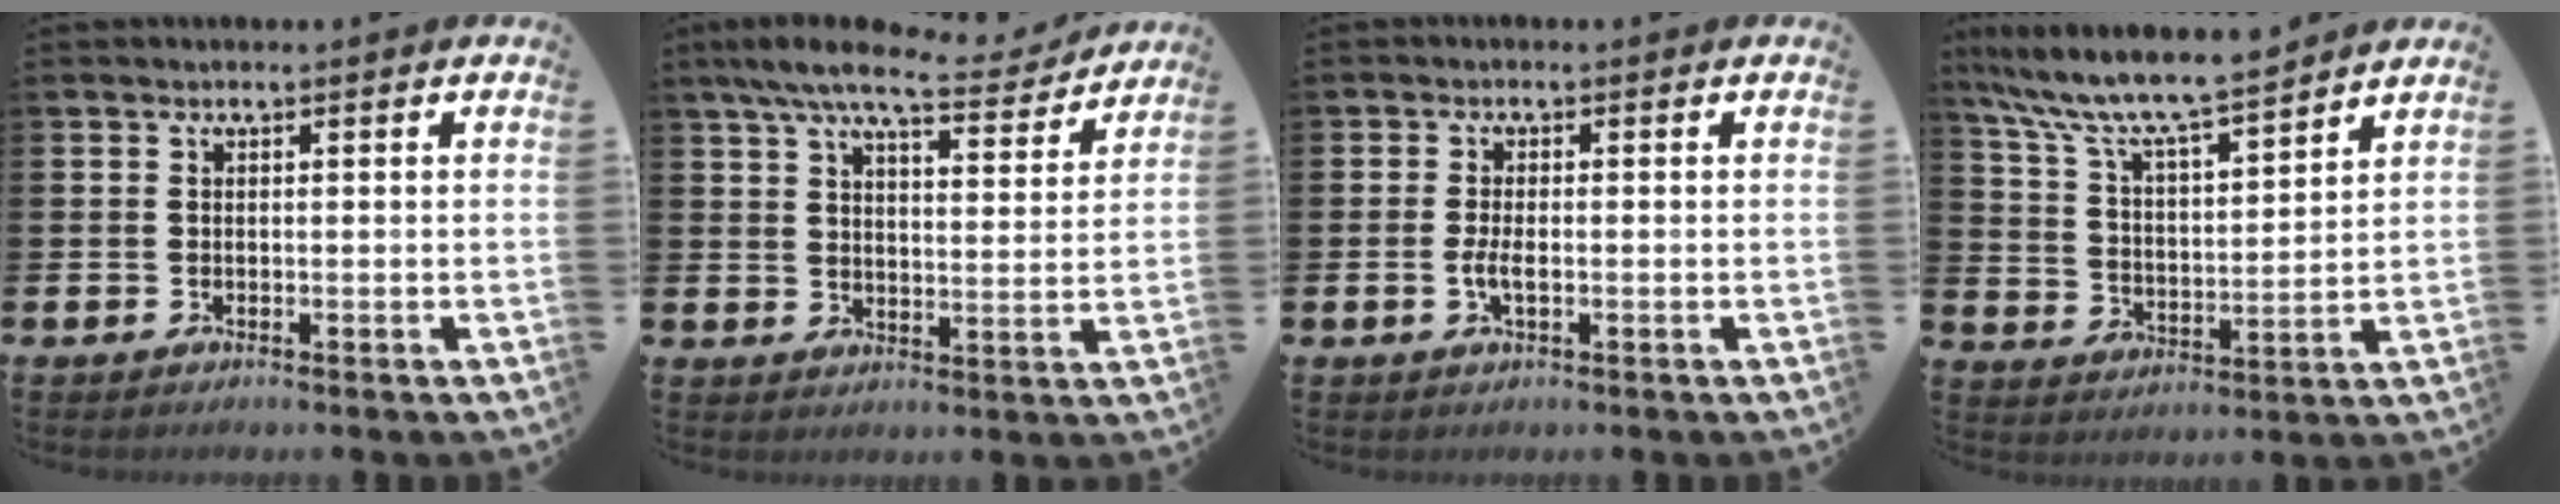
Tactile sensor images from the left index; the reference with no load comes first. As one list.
[{"total": 9.0, "force": [7.9, 1.6, 4.1], "torque": [-0.090, -0.037, 0.138]}, {"total": 2.2, "force": [-0.5, 0.8, 2.1], "torque": [-0.037, 0.000, -0.010]}, {"total": 9.3, "force": [8.7, 0.8, 3.4], "torque": [-0.108, -0.056, 0.150]}]